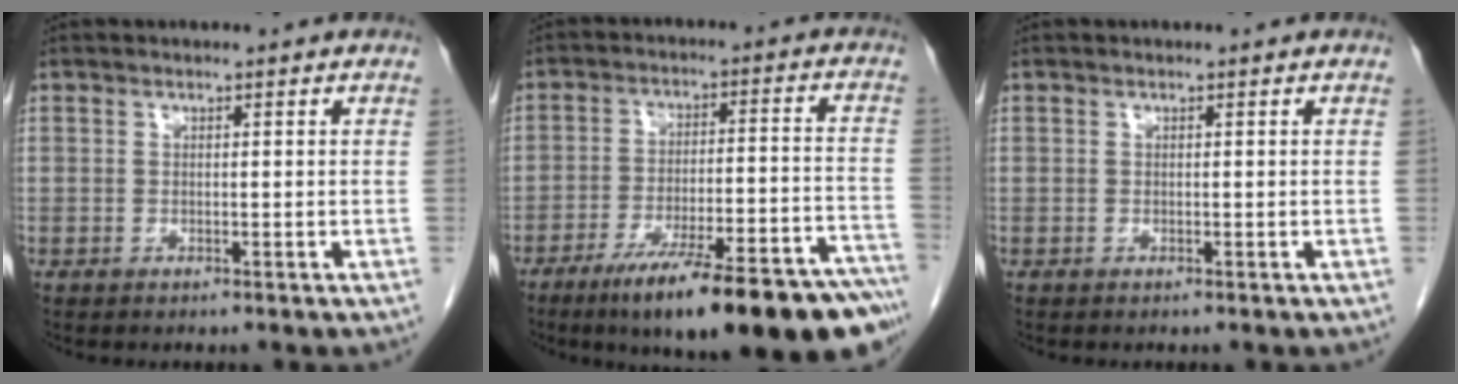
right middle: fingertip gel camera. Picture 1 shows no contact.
{"total": 24.2, "force": [-18.2, 2.8, 15.7], "torque": [-0.160, 0.003, -0.263]}
{"total": 0.0}